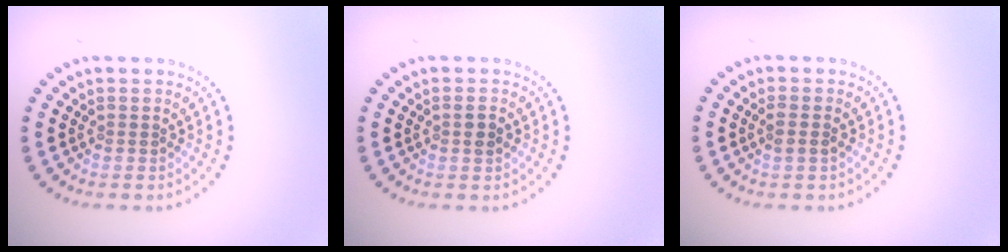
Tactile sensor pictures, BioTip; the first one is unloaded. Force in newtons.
{"total": 1.2, "press": 1.1, "slide": 0.3}
{"total": 1.2, "press": 1.1, "slide": 0.5}